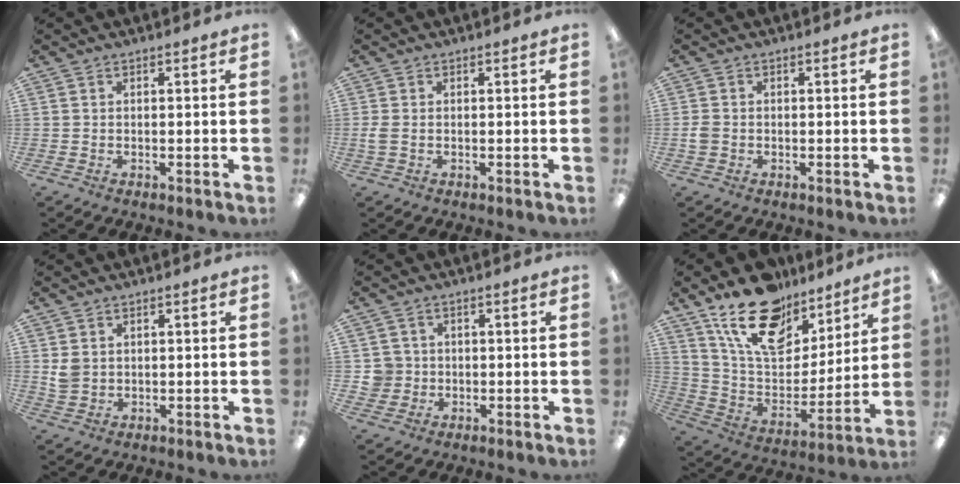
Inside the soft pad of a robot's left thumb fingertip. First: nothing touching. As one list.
[{"total": 2.2, "force": [0.0, 1.2, 1.8], "torque": [-0.041, 0.002, -0.002]}, {"total": 2.1, "force": [-0.4, 1.6, 1.2], "torque": [-0.021, 0.004, -0.007]}, {"total": 3.4, "force": [1.2, 2.7, 1.6], "torque": [-0.025, 0.000, 0.021]}, {"total": 4.3, "force": [0.2, 4.2, 0.5], "torque": [-0.011, 0.008, 0.004]}, {"total": 20.1, "force": [14.5, 10.2, 9.4], "torque": [-0.171, -0.084, 0.260]}]